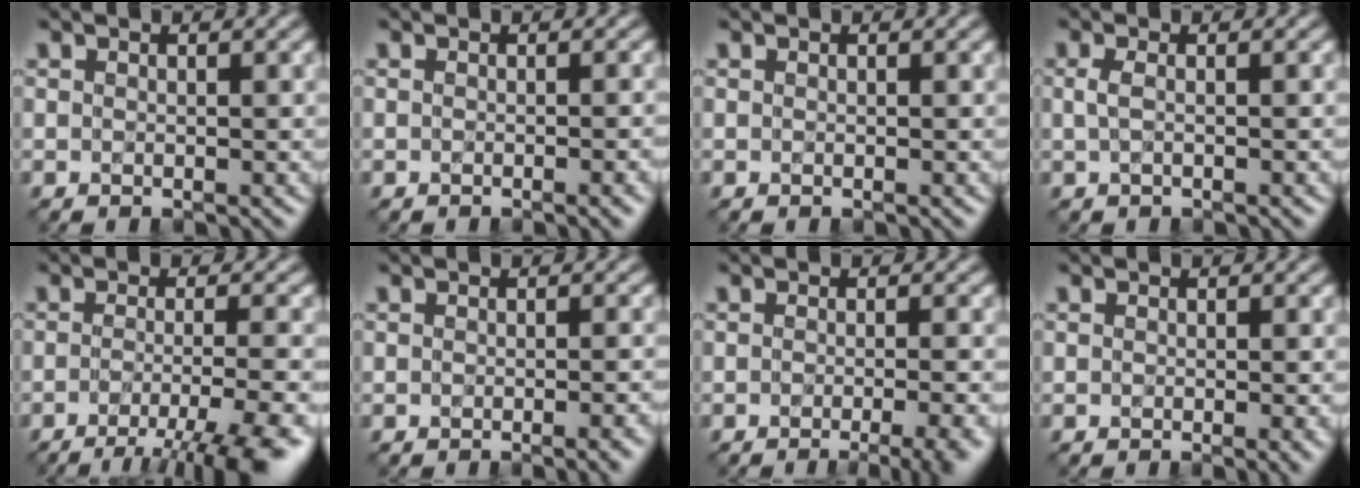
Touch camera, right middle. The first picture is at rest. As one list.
[{"total": 2.3, "force": [-0.6, 0.7, 2.1], "torque": [-0.009, 0.004, -0.004]}, {"total": 0.0}, {"total": 1.0, "force": [-0.2, 0.3, 1.0], "torque": [-0.023, 0.004, -0.001]}, {"total": 7.6, "force": [-4.5, 1.4, 5.9], "torque": [-0.082, -0.012, -0.066]}, {"total": 3.0, "force": [-1.0, 0.9, 2.7], "torque": [-0.011, 0.002, -0.007]}, {"total": 5.2, "force": [-2.2, 1.5, 4.4], "torque": [-0.027, -0.003, -0.021]}, {"total": 1.8, "force": [-0.5, 0.5, 1.7], "torque": [-0.013, 0.002, -0.007]}]